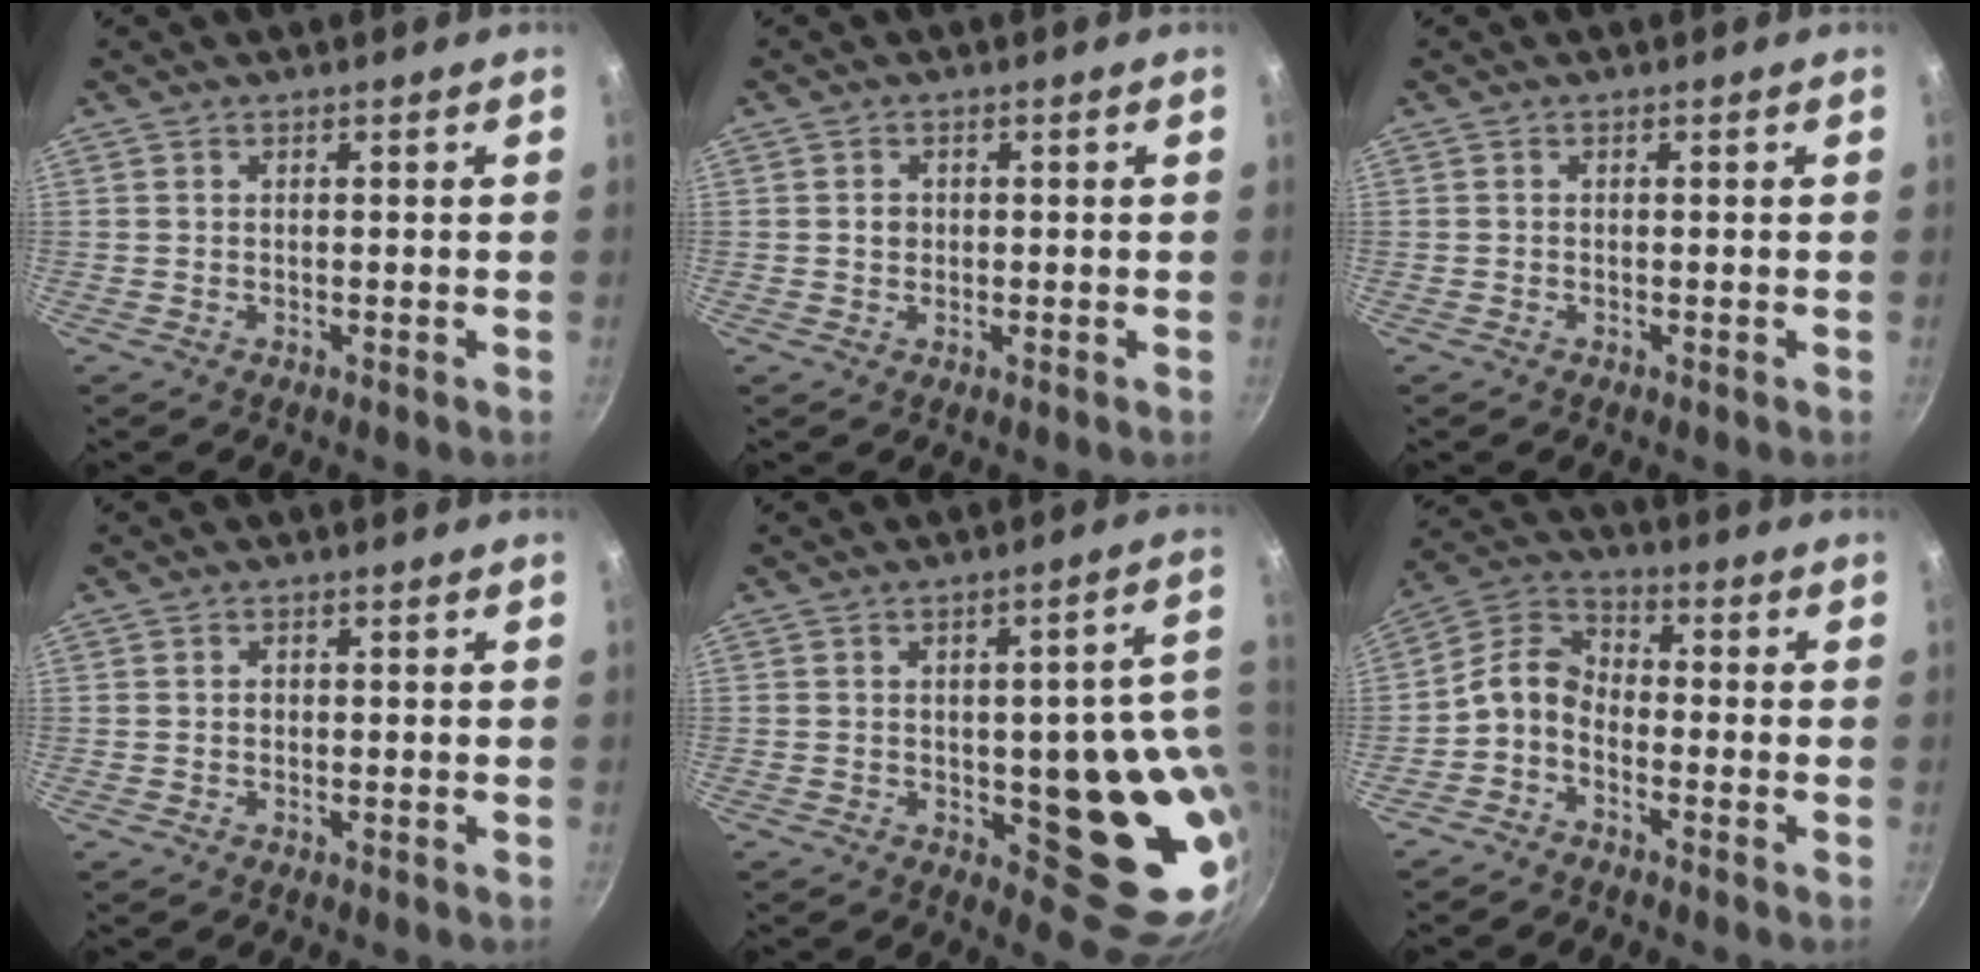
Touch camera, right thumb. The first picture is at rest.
{"total": 1.6, "force": [0.0, 1.5, 0.7], "torque": [-0.005, 0.006, 0.000]}
{"total": 0.0}
{"total": 0.8, "force": [0.0, 0.7, 0.4], "torque": [-0.006, 0.004, 0.000]}
{"total": 20.1, "force": [-0.1, 8.9, 18.0], "torque": [-0.145, -0.021, 0.006]}
{"total": 6.8, "force": [-2.7, 4.5, 4.3], "torque": [-0.085, 0.049, -0.072]}